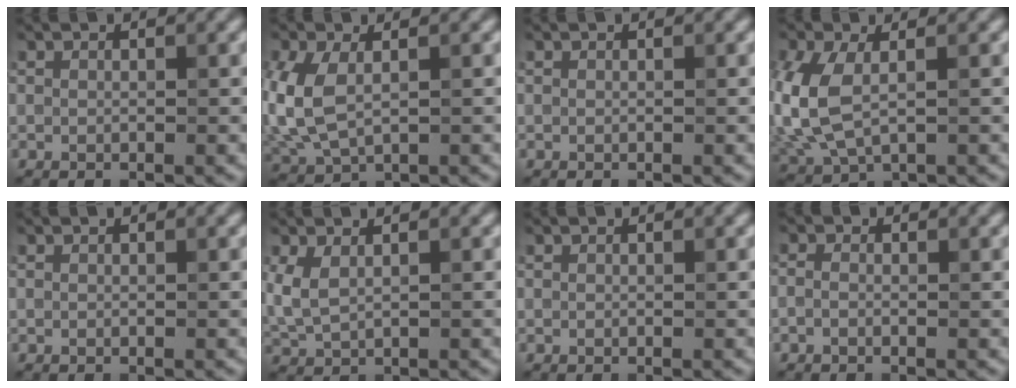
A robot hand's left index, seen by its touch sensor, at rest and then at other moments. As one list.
[{"total": 5.8, "force": [0.2, 3.6, 4.5], "torque": [-0.127, -0.002, 0.005]}, {"total": 0.0}, {"total": 6.6, "force": [0.1, 4.0, 5.3], "torque": [-0.148, -0.003, 0.002]}, {"total": 0.0}, {"total": 2.6, "force": [0.7, 1.4, 2.0], "torque": [-0.056, 0.002, 0.017]}, {"total": 0.0}, {"total": 1.1, "force": [-0.4, 0.7, 0.8], "torque": [-0.021, -0.003, -0.013]}]